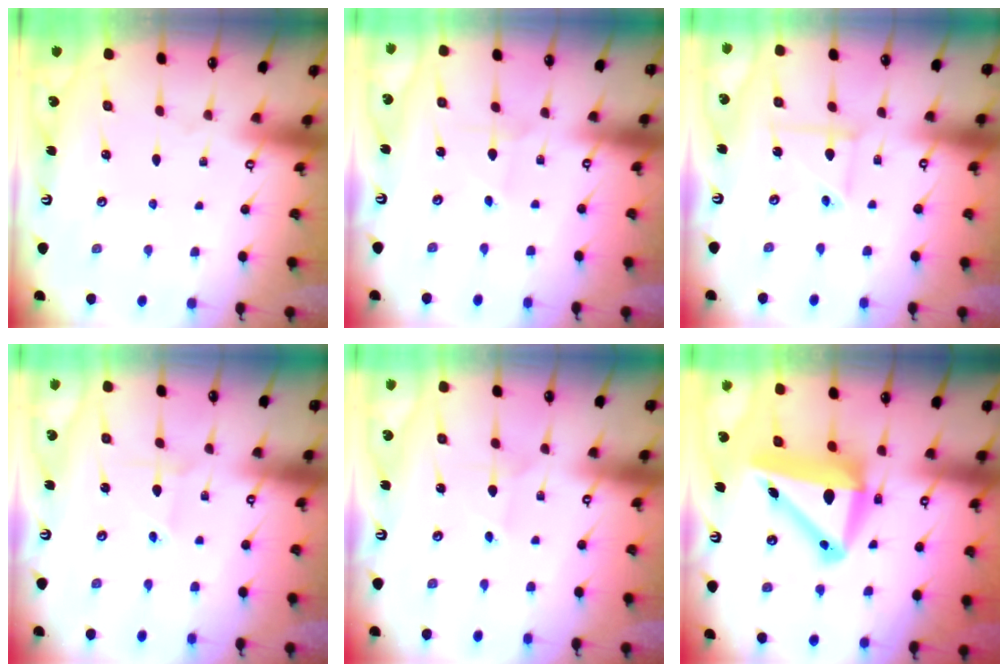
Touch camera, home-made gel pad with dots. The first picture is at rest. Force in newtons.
{"total": 1.5, "press": 1.4, "slide": 0.2}
{"total": 5.1, "press": 5.1, "slide": 0.2}
{"total": 1.5, "press": 1.5, "slide": 0.1}
{"total": 2.4, "press": 2.3, "slide": 0.2}
{"total": 12.7, "press": 12.4, "slide": 2.6}